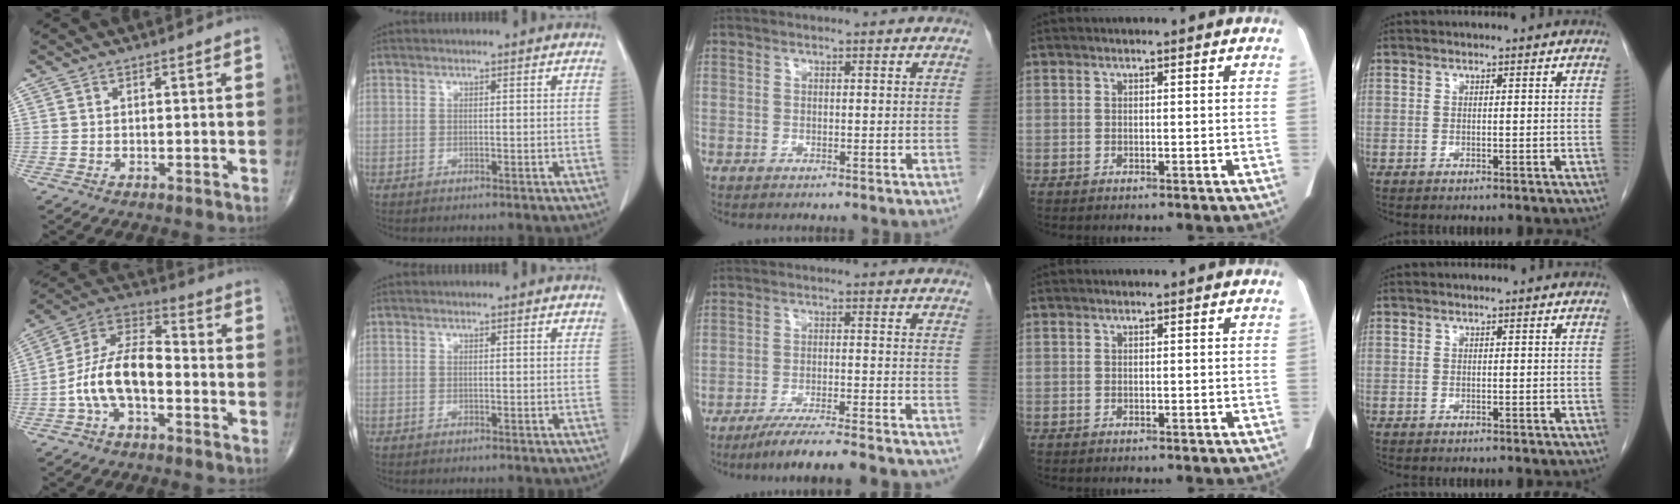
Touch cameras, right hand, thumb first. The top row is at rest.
{"thumb": {"total": 12.8, "force": [-3.3, 6.5, 10.5], "torque": [-0.192, 0.047, -0.069]}, "index": {"total": 0.5, "force": [0.5, 0.1, 0.2], "torque": [-0.006, -0.002, 0.002]}, "middle": {"total": 17.3, "force": [-15.7, 0.3, 7.3], "torque": [-0.091, -0.025, -0.218]}}